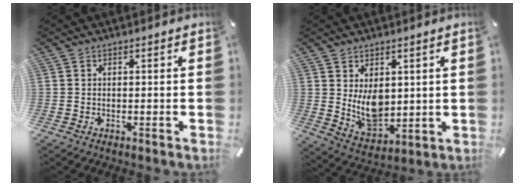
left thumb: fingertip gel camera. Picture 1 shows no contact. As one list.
[{"total": 9.4, "force": [2.1, 6.6, 6.3], "torque": [-0.097, -0.020, 0.041]}]